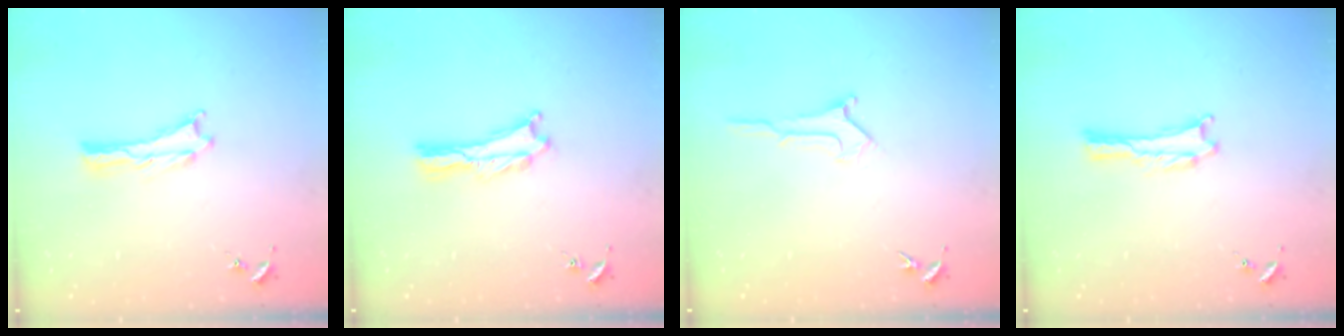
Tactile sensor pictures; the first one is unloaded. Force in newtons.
{"total": 0.7, "press": 0.7, "slide": 0.2}
{"total": 1.0, "press": 1.0, "slide": 0.0}
{"total": 0.0}